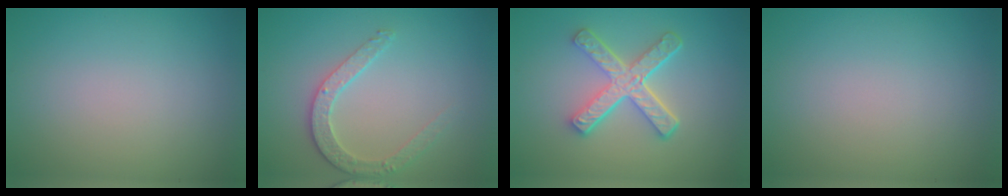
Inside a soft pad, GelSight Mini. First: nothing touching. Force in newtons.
{"total": 2.8, "press": 2.5, "slide": 1.2}
{"total": 5.1, "press": 3.7, "slide": 3.5}
{"total": 0.0}